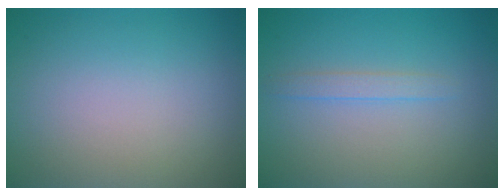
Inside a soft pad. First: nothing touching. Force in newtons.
{"total": 1.2, "press": 1.2, "slide": 0.2}